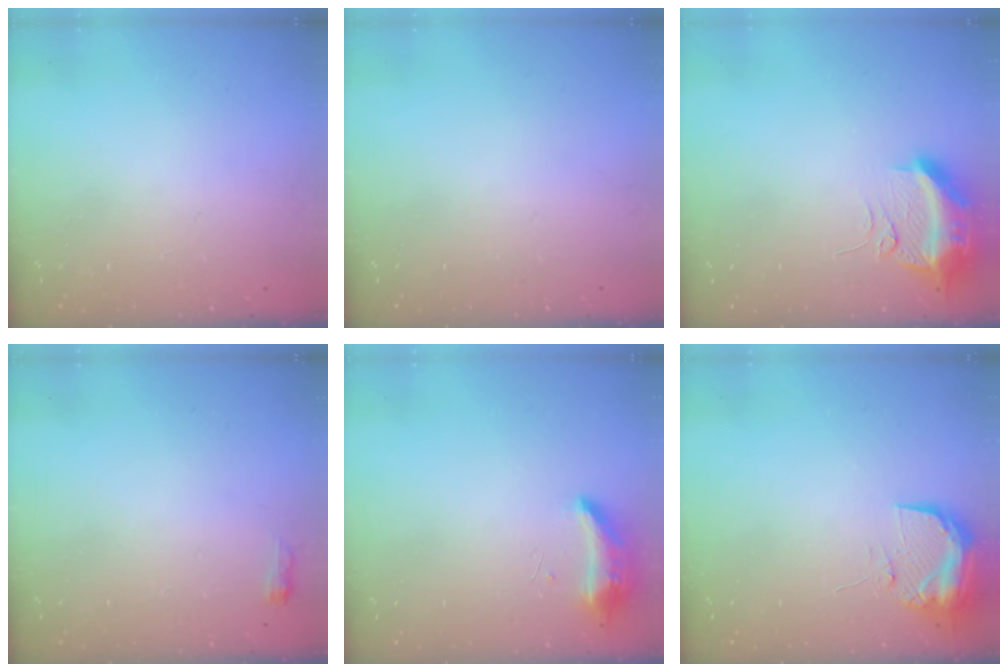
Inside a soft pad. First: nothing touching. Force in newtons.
{"total": 0.0}
{"total": 11.6, "press": 11.5, "slide": 1.3}
{"total": 9.8, "press": 2.8, "slide": 9.4}
{"total": 18.6, "press": 10.8, "slide": 15.1}
{"total": 10.4, "press": 10.4, "slide": 1.2}